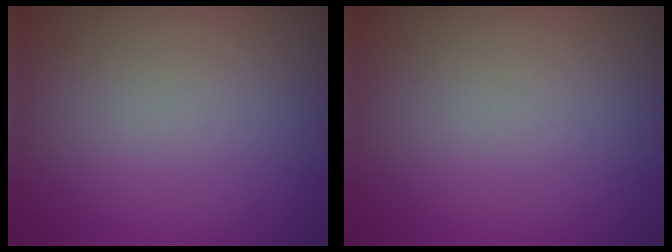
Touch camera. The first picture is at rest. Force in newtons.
{"total": 0.0}